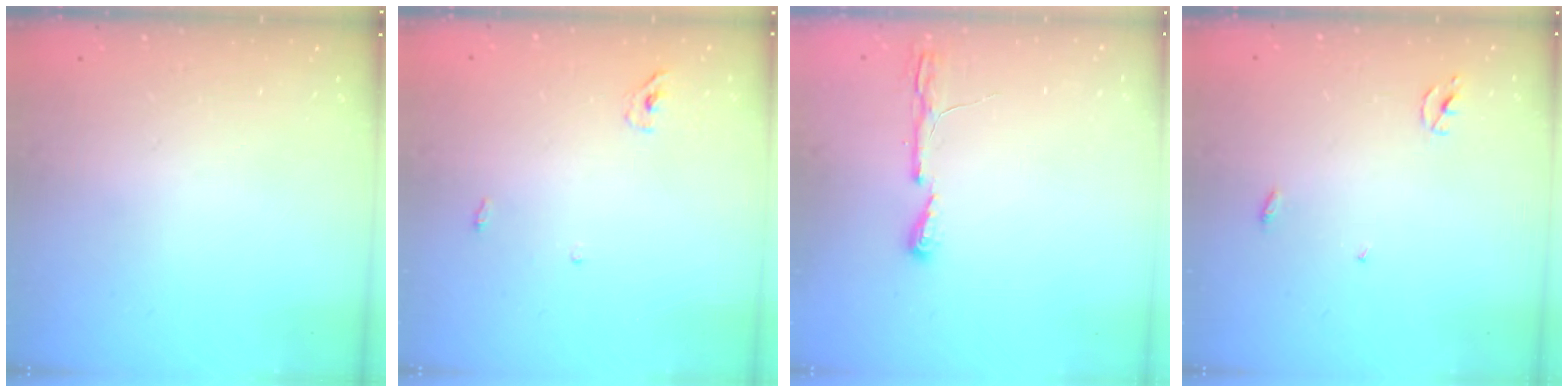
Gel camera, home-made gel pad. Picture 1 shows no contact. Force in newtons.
{"total": 3.3, "press": 3.3, "slide": 0.7}
{"total": 4.3, "press": 4.2, "slide": 0.6}
{"total": 2.3, "press": 2.3, "slide": 0.2}